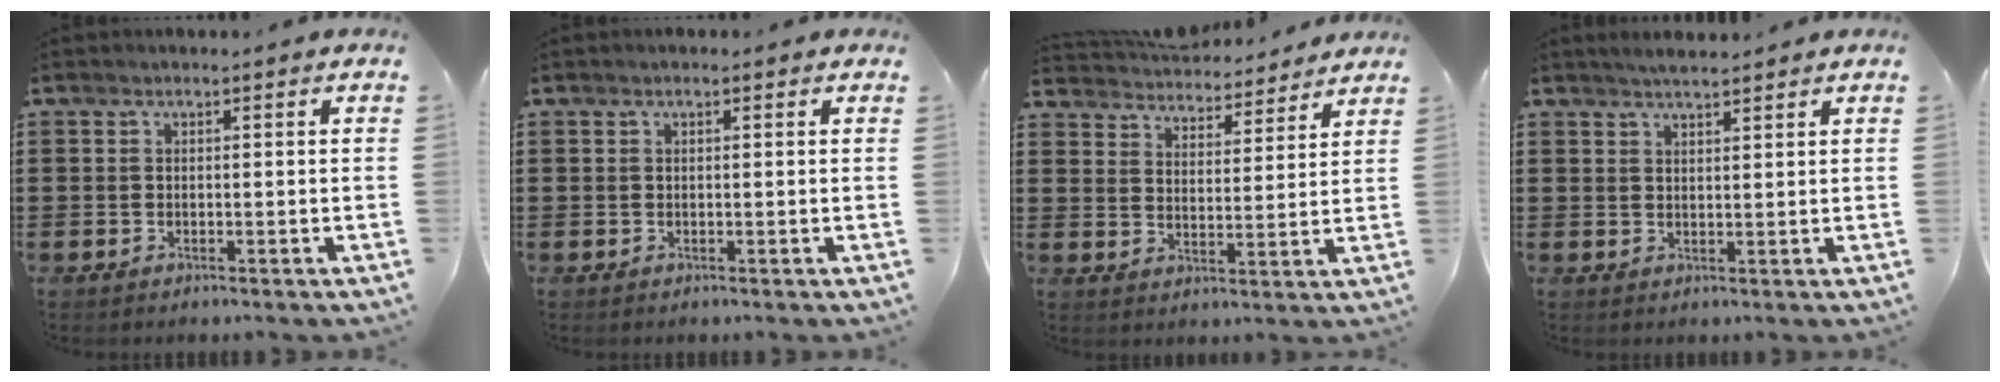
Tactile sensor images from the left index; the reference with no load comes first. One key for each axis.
{"total": 0.5, "fx": 0.2, "fy": 0.2, "fz": 0.5, "tx": -0.009, "ty": 0.003, "tz": 0.004}
{"total": 4.3, "fx": 4.3, "fy": 0.4, "fz": -0.1, "tx": -0.024, "ty": -0.032, "tz": 0.071}
{"total": 2.3, "fx": 2.2, "fy": 0.0, "fz": 0.7, "tx": -0.017, "ty": 0.002, "tz": 0.041}